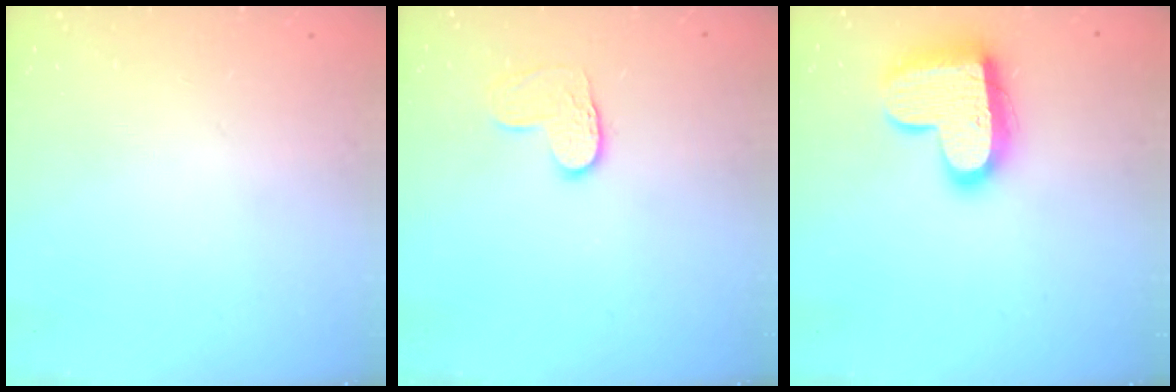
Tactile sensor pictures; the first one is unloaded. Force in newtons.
{"total": 7.6, "press": 7.6, "slide": 0.4}
{"total": 17.6, "press": 17.5, "slide": 1.3}